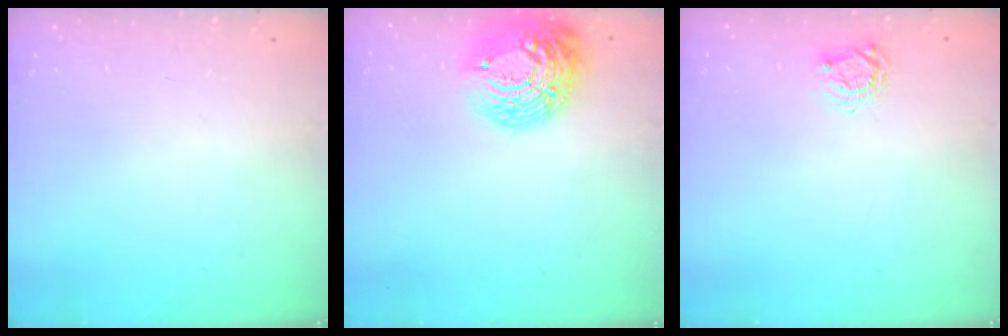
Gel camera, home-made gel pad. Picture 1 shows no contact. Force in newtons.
{"total": 17.2, "press": 17.2, "slide": 1.1}
{"total": 4.7, "press": 4.7, "slide": 0.3}